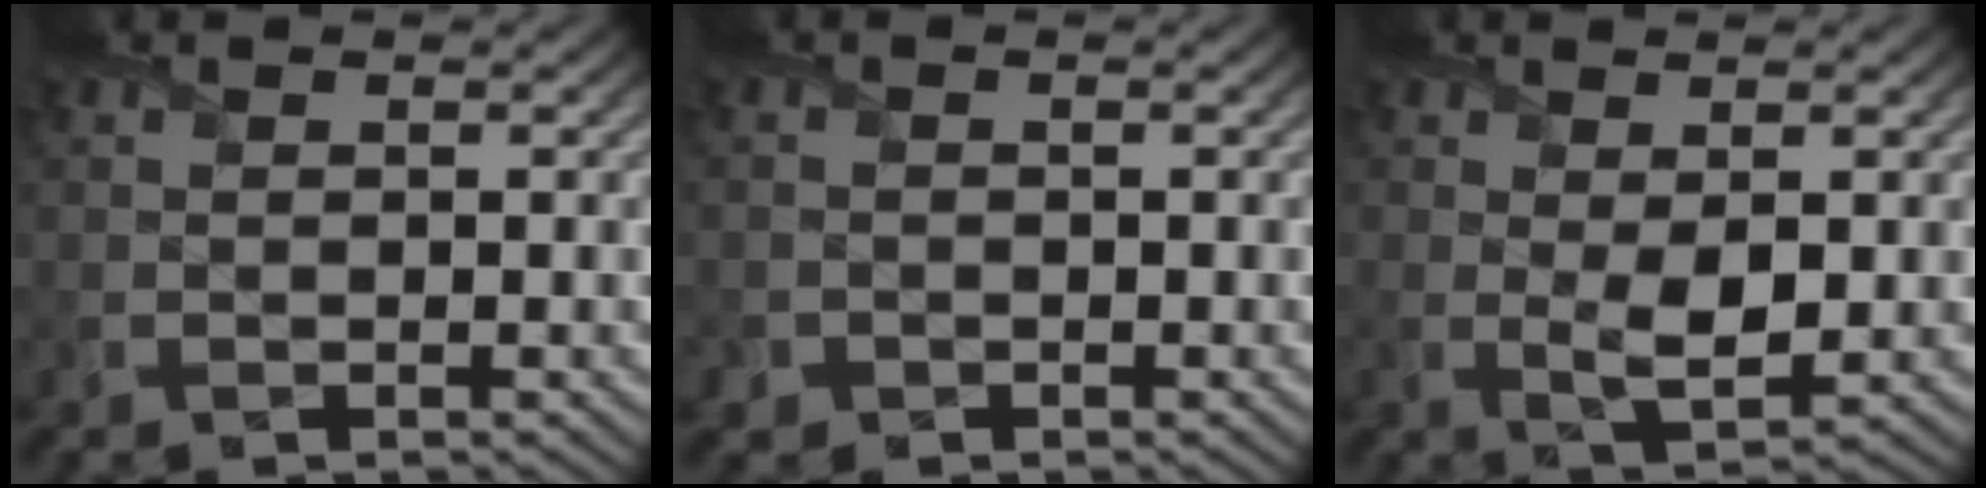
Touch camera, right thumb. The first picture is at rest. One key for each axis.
{"total": 1.3, "fx": -0.7, "fy": 1.1, "fz": 0.1, "tx": 0.003, "ty": -0.004, "tz": -0.015}
{"total": 3.4, "fx": 0.4, "fy": 1.5, "fz": 3.1, "tx": -0.066, "ty": -0.008, "tz": 0.015}